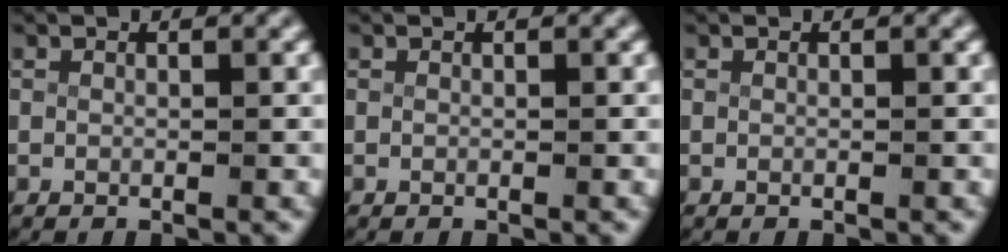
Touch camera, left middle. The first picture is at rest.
{"total": 0.0}
{"total": 0.0}